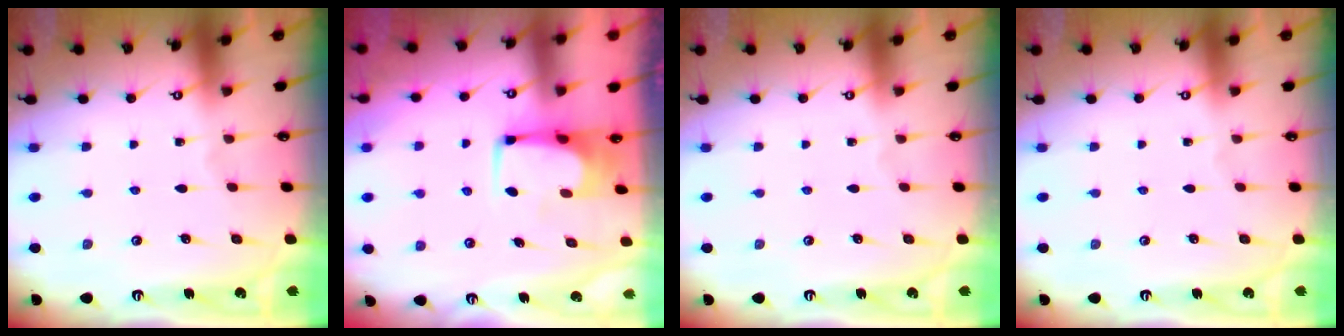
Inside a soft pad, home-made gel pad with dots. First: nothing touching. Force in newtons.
{"total": 6.2, "press": 6.2, "slide": 0.2}
{"total": 0.0}
{"total": 0.0}